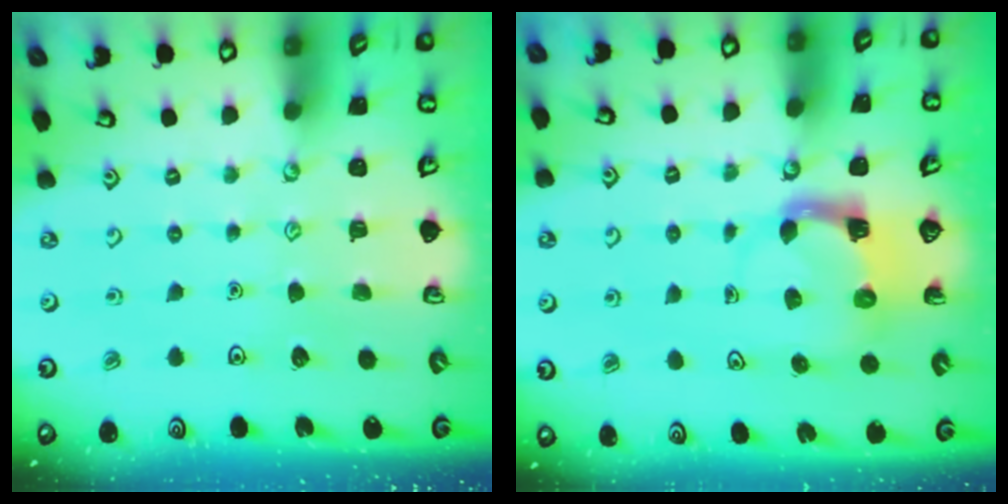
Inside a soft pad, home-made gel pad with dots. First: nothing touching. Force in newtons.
{"total": 3.8, "press": 3.7, "slide": 0.7}